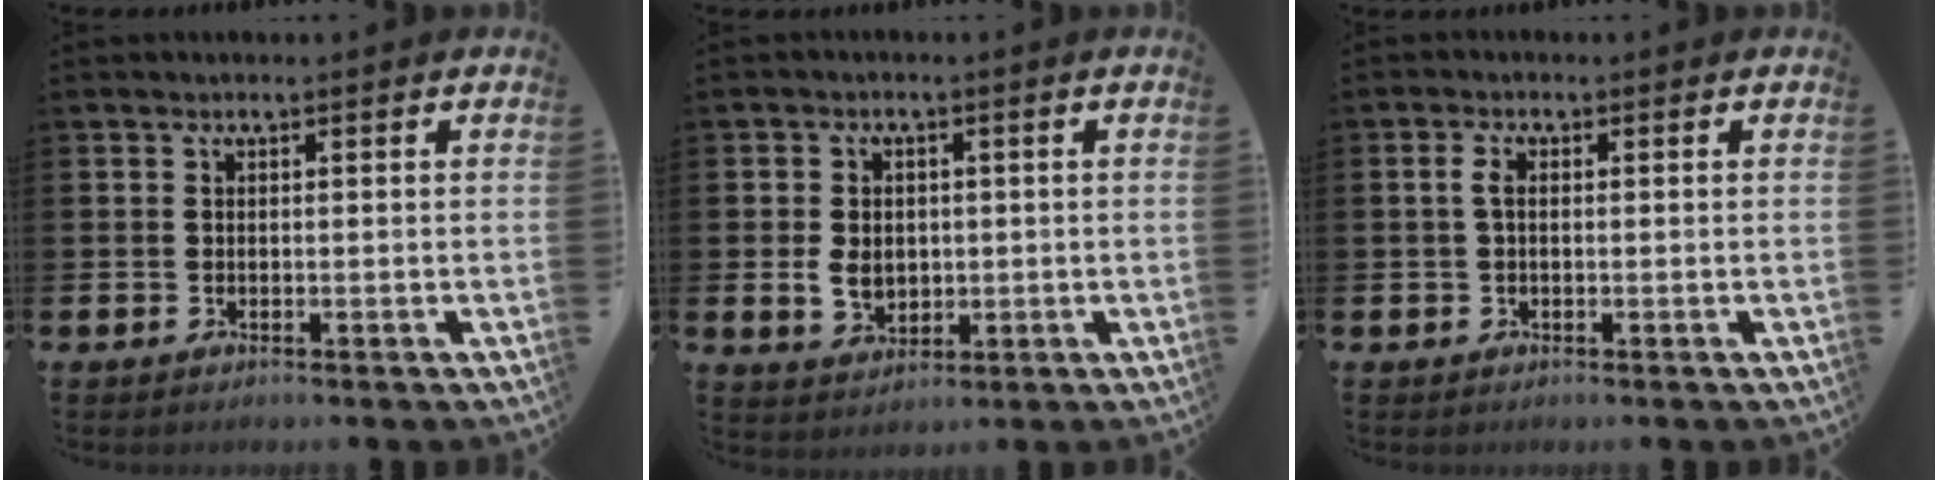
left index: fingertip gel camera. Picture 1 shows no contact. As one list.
[{"total": 3.9, "force": [0.2, 3.2, 2.3], "torque": [-0.035, 0.005, -0.003]}, {"total": 1.9, "force": [0.1, 1.1, 1.6], "torque": [-0.032, 0.009, -0.001]}]